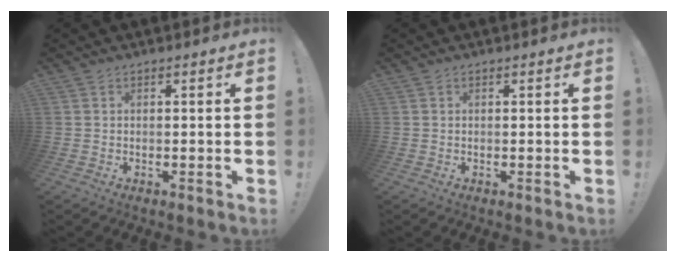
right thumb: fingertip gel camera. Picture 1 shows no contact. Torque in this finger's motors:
{"motor_torque": [-0.15, -0.02, -0.07, 0.15, -0.05]}